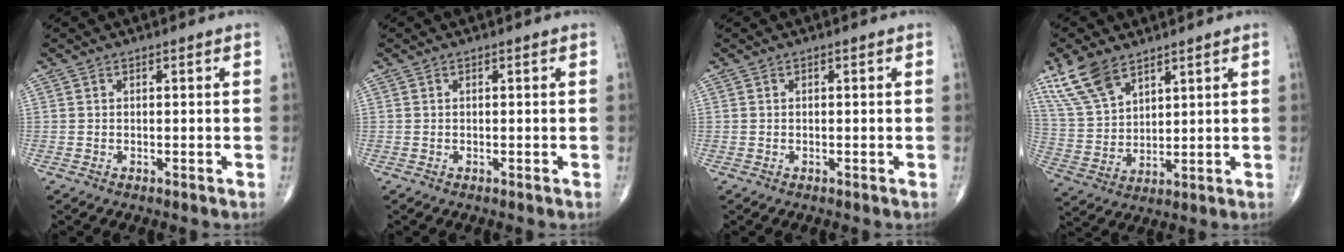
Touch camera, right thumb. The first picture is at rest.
{"total": 0.0}
{"total": 0.0}
{"total": 10.6, "force": [7.2, 5.2, 5.8], "torque": [-0.111, -0.021, 0.155]}